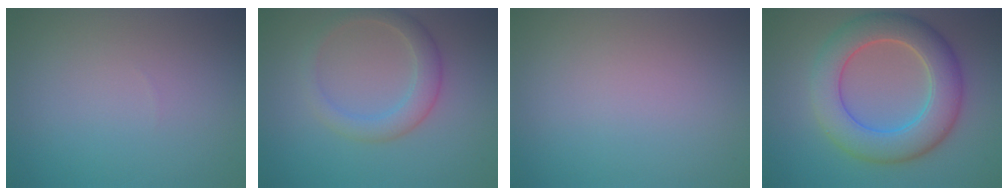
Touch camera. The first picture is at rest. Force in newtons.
{"total": 3.0, "press": 3.0, "slide": 0.0}
{"total": 0.0}
{"total": 7.7, "press": 7.6, "slide": 0.5}